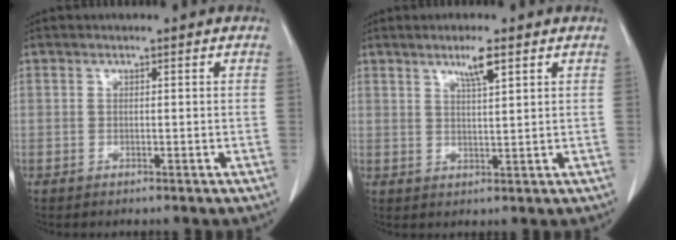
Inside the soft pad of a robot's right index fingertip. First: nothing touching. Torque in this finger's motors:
{"motor_torque": [0.07, 0.09, 0.06, 0.05]}